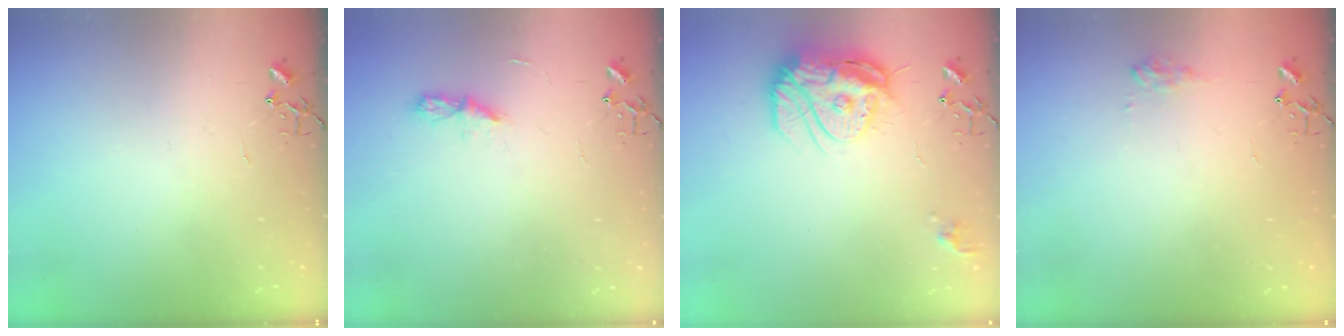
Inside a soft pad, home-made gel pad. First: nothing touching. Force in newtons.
{"total": 5.1, "press": 5.0, "slide": 0.6}
{"total": 17.0, "press": 16.9, "slide": 1.4}
{"total": 7.7, "press": 7.7, "slide": 0.4}